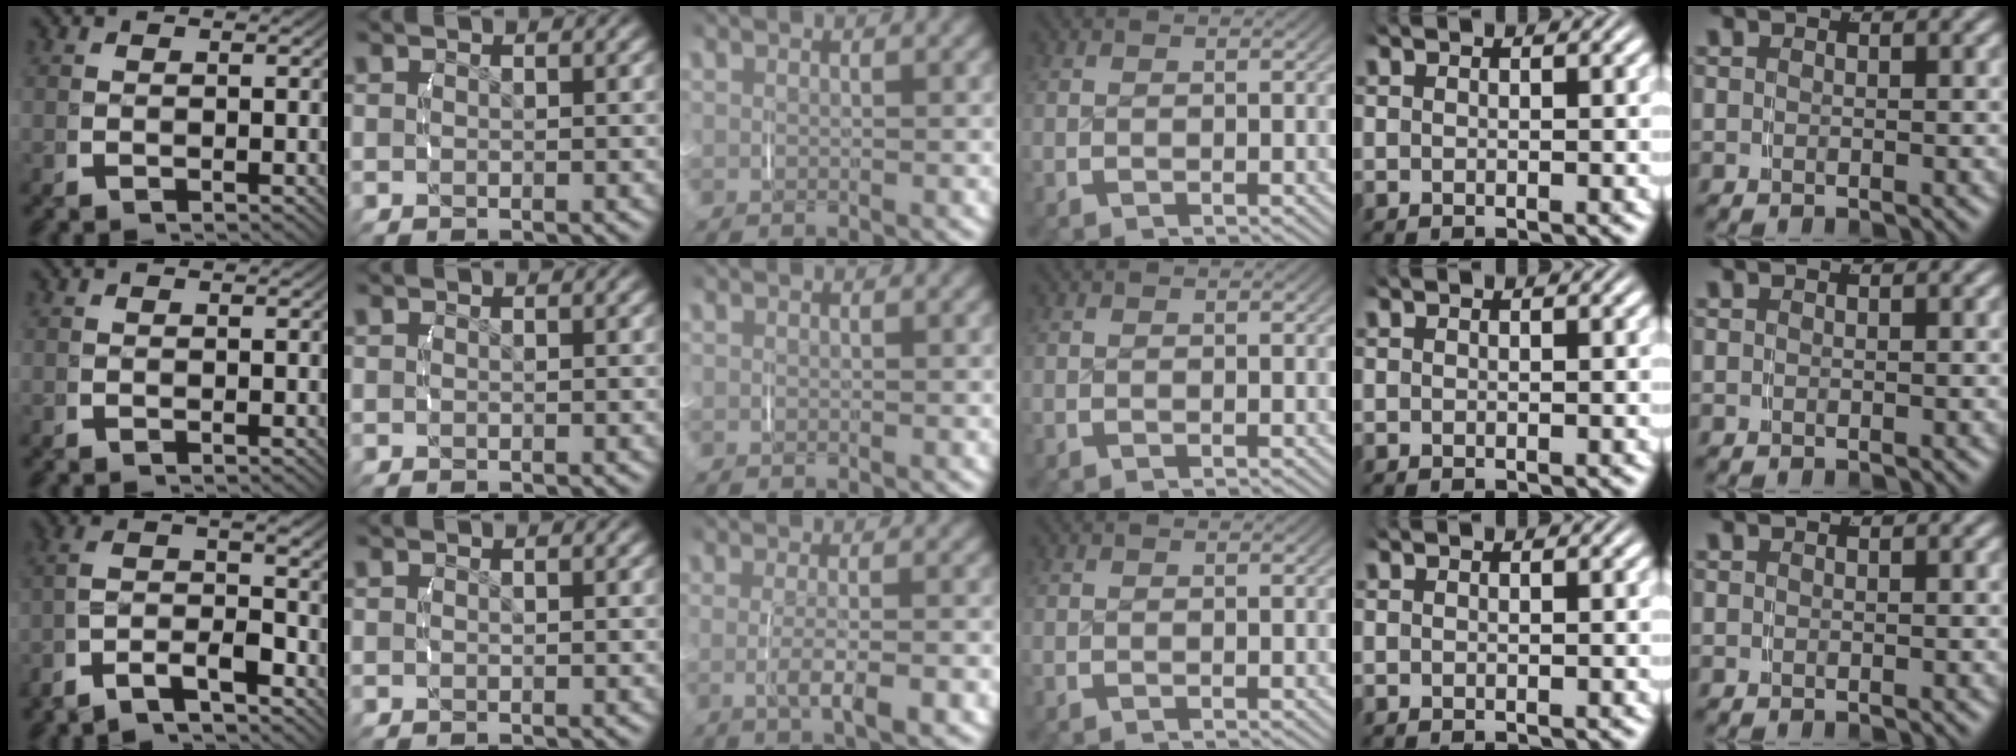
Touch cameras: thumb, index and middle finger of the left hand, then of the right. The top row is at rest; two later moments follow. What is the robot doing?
{"motion": "lift_and_place", "object": "backpack"}